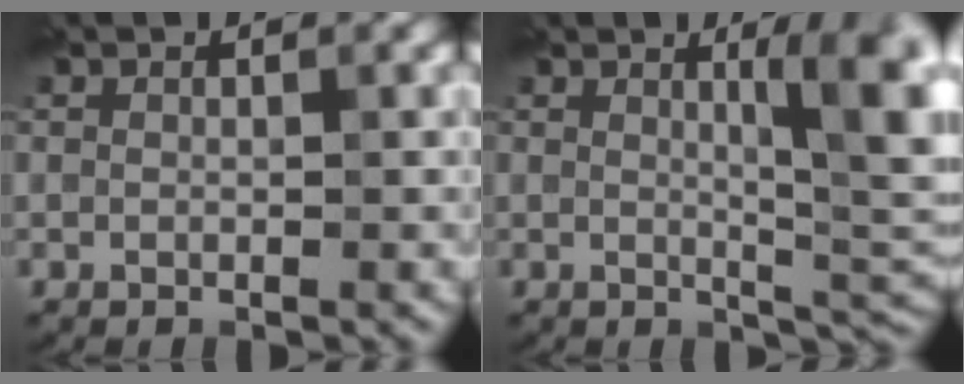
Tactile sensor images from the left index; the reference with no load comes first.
{"total": 7.4, "force": [1.8, 1.9, 6.9], "torque": [-0.081, -0.001, 0.031]}